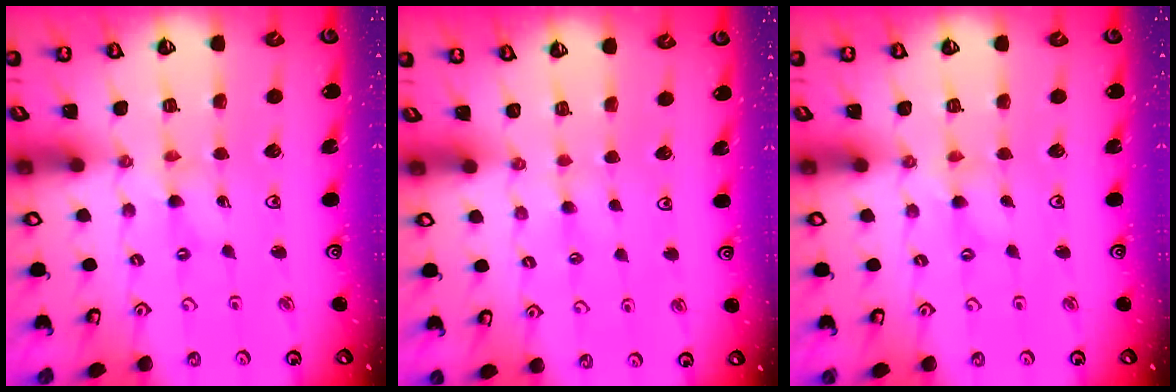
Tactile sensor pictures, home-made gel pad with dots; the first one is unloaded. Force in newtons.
{"total": 1.1, "press": 1.1, "slide": 0.3}
{"total": 0.0}